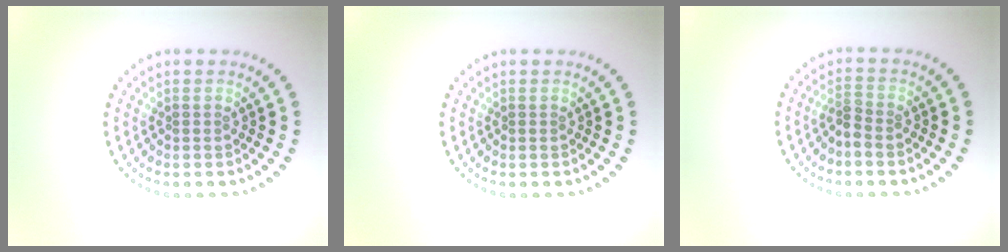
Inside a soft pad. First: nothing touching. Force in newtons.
{"total": 0.0}
{"total": 1.4, "press": 1.2, "slide": 0.6}